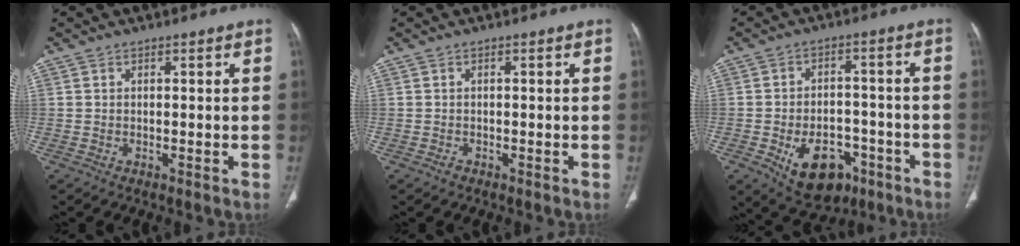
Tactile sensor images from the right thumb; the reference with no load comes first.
{"total": 0.6, "force": [-0.4, 0.4, 0.2], "torque": [-0.003, 0.000, -0.009]}
{"total": 12.1, "force": [-5.6, 7.8, 7.4], "torque": [-0.085, 0.029, -0.072]}